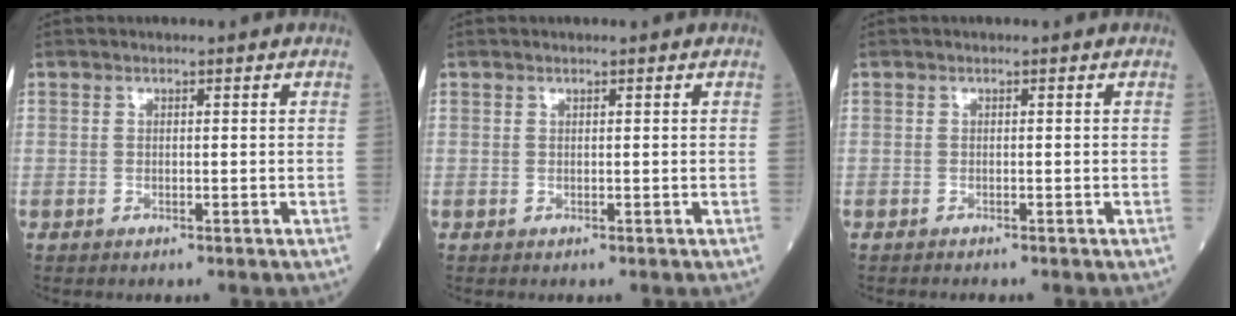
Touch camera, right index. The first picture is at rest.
{"total": 0.0}
{"total": 0.0}